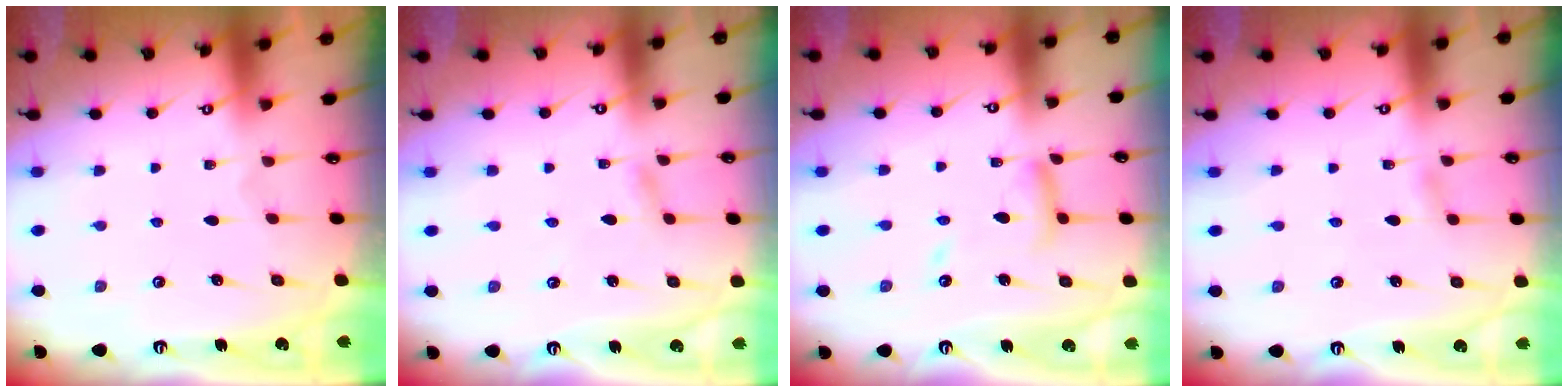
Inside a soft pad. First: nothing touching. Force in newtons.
{"total": 1.4, "press": 1.4, "slide": 0.1}
{"total": 10.9, "press": 10.8, "slide": 1.0}
{"total": 2.6, "press": 2.6, "slide": 0.3}